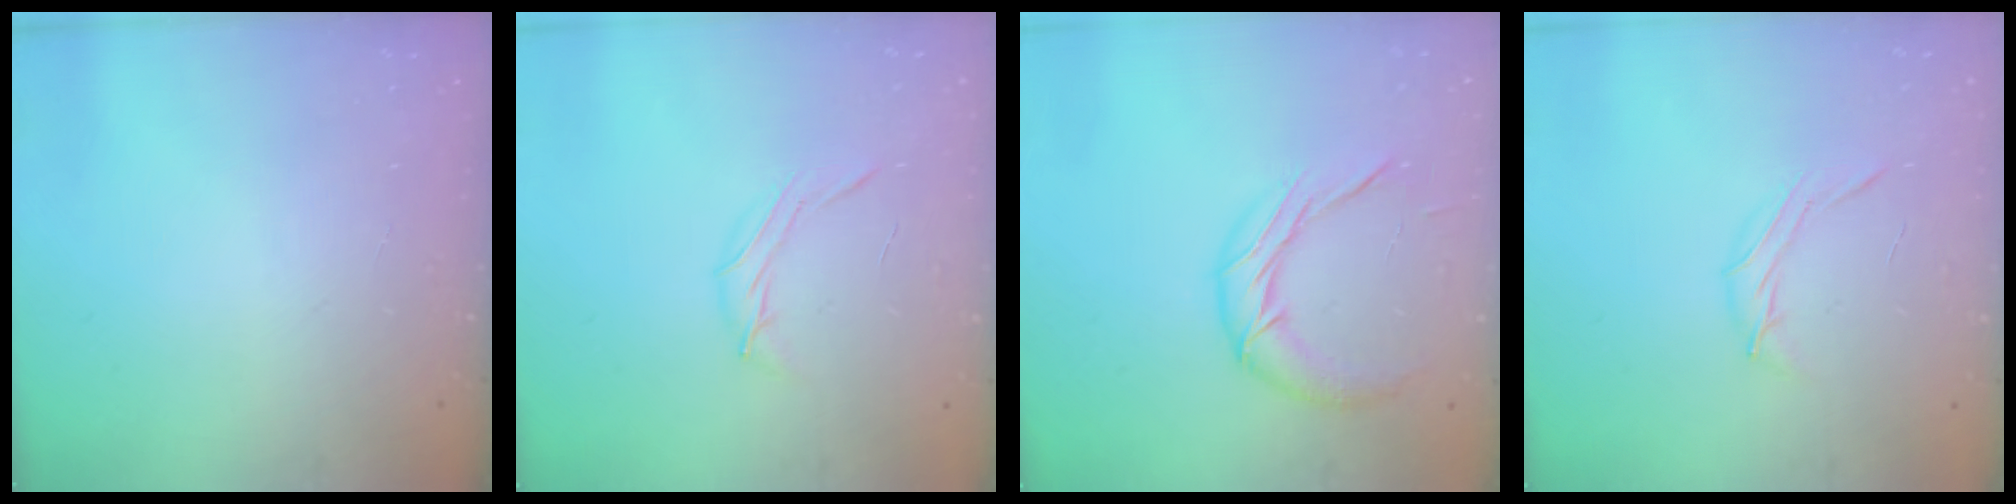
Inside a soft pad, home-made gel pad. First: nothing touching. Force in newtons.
{"total": 6.8, "press": 6.8, "slide": 0.5}
{"total": 12.0, "press": 11.9, "slide": 0.7}
{"total": 6.8, "press": 6.8, "slide": 0.5}